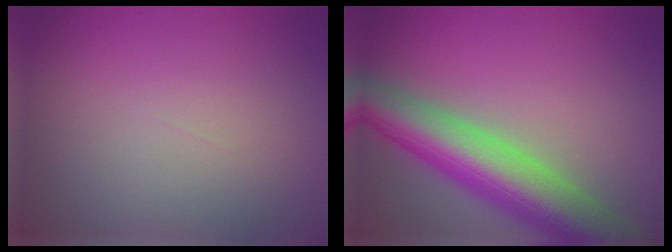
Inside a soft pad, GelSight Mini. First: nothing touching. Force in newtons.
{"total": 10.2, "press": 10.2, "slide": 0.5}